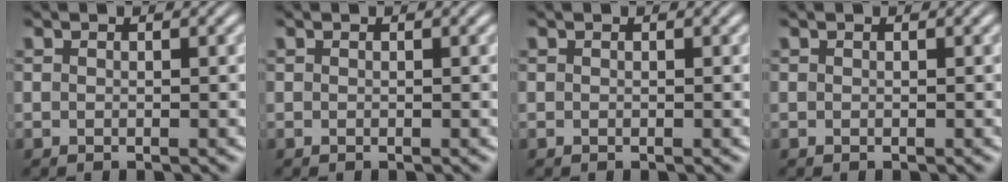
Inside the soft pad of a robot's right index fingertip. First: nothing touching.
{"total": 0.0}
{"total": 0.0}
{"total": 0.0}